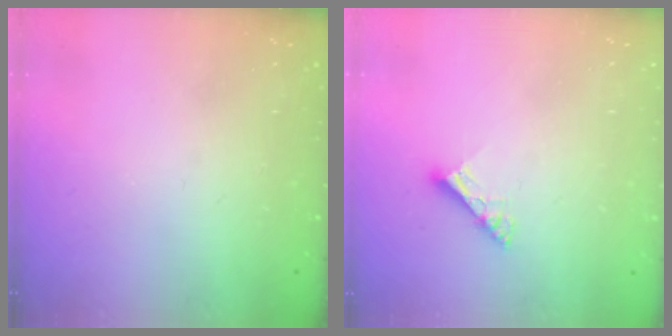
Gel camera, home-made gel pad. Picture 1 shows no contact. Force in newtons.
{"total": 5.5, "press": 5.5, "slide": 0.1}